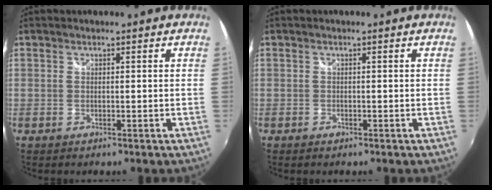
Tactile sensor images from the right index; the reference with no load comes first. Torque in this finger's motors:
{"motor_torque": [0.06, -0.06, 0.03, 0.00]}